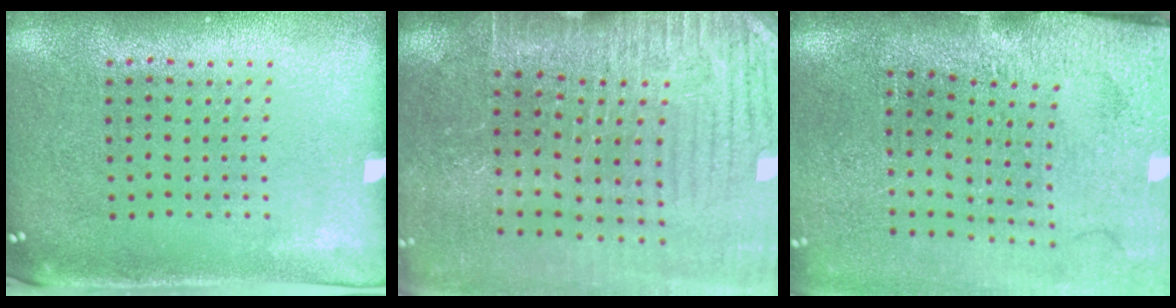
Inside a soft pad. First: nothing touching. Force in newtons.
{"total": 4.1, "press": 4.0, "slide": 0.9}
{"total": 3.6, "press": 3.0, "slide": 1.9}